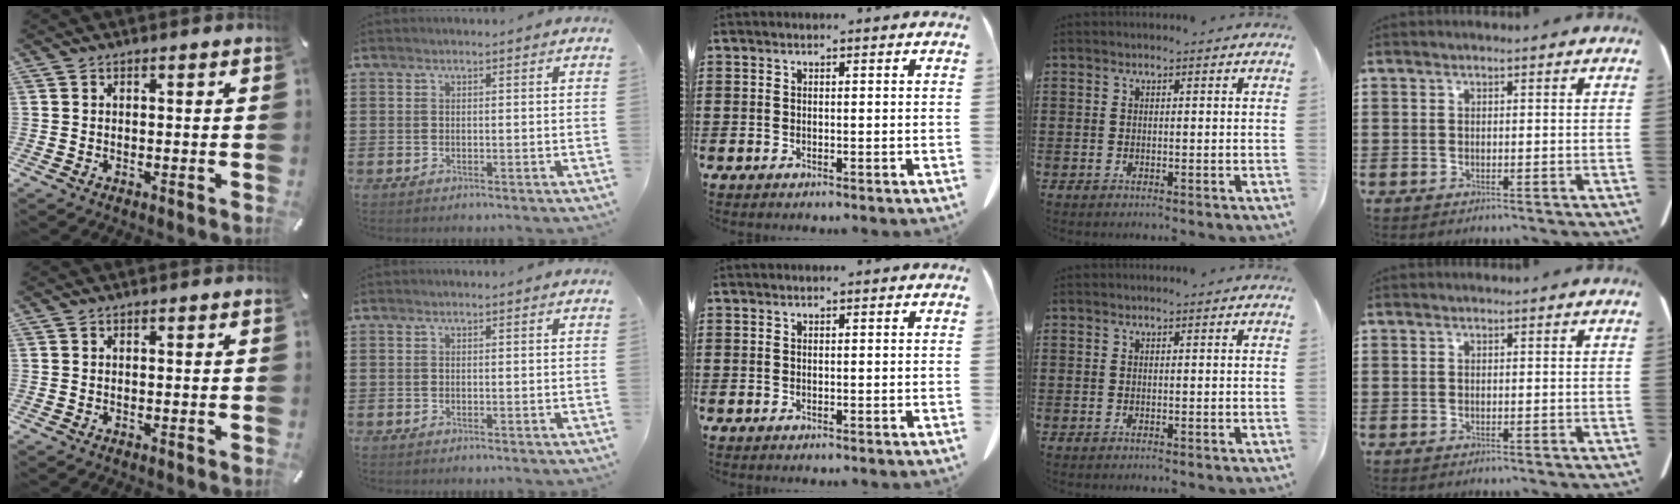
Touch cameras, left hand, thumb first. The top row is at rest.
{}